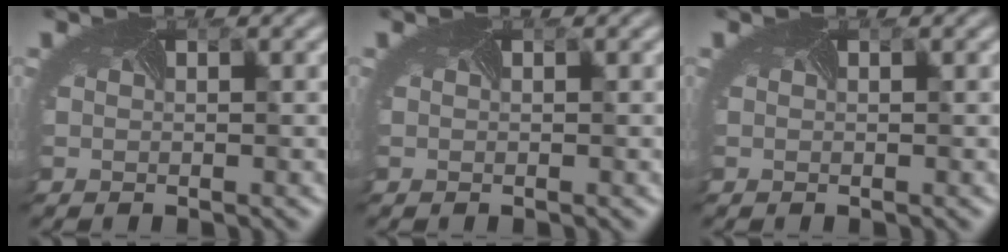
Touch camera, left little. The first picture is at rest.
{"total": 0.0}
{"total": 0.0}